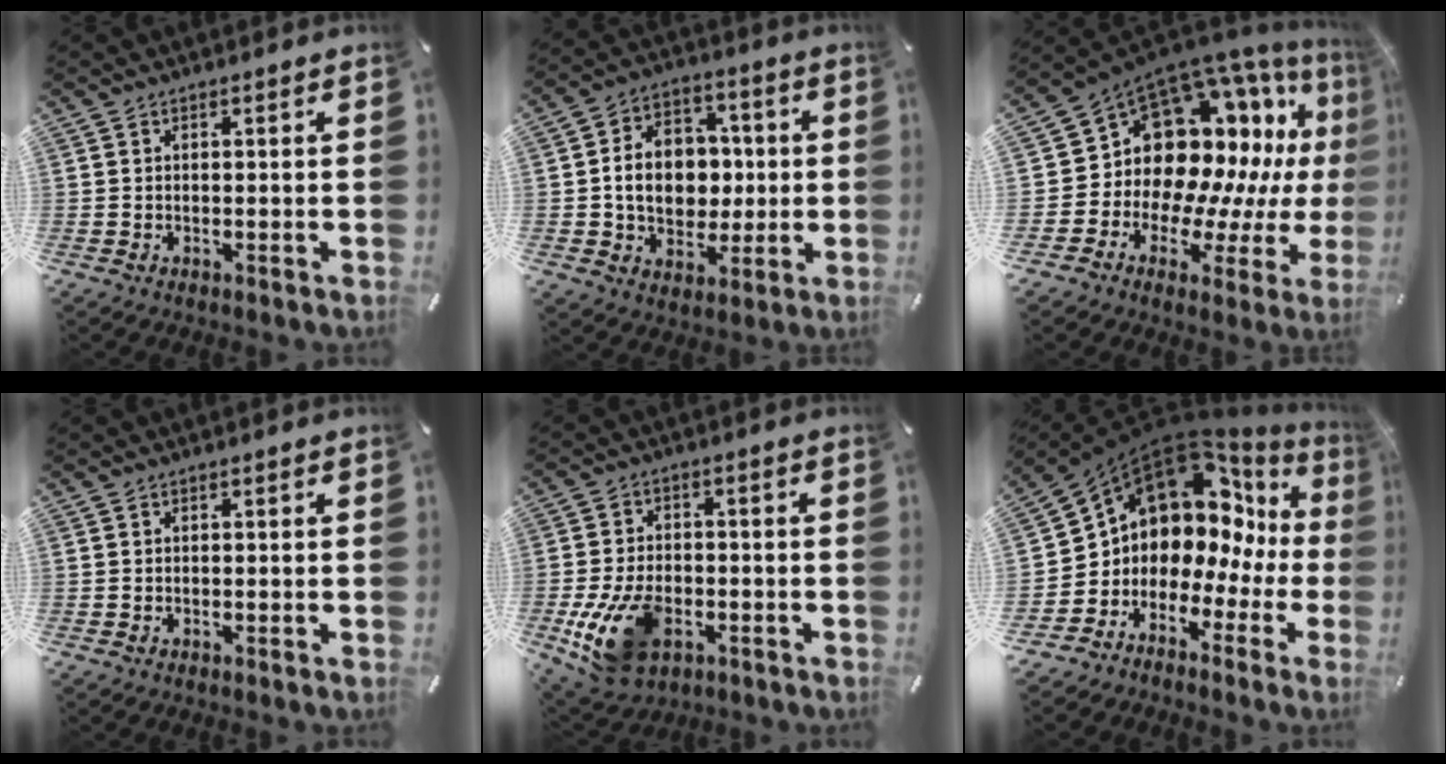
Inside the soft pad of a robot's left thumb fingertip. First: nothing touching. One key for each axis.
{"total": 12.3, "fx": -0.4, "fy": 10.1, "fz": 7.1, "tx": -0.120, "ty": 0.018, "tz": -0.001}
{"total": 16.2, "fx": 6.5, "fy": 12.7, "fz": 7.8, "tx": -0.099, "ty": -0.106, "tz": 0.139}
{"total": 0.0}
{"total": 13.6, "fx": -4.5, "fy": 8.8, "fz": 9.3, "tx": -0.188, "ty": 0.011, "tz": -0.077}
{"total": 9.6, "fx": 6.0, "fy": 6.8, "fz": 3.3, "tx": -0.071, "ty": -0.072, "tz": 0.110}